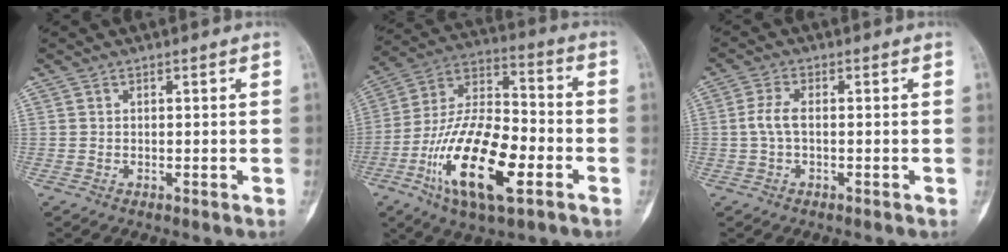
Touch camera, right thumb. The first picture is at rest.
{"total": 21.5, "force": [-8.0, 8.9, 17.8], "torque": [-0.325, 0.035, -0.140]}
{"total": 3.5, "force": [-0.2, 1.6, 3.1], "torque": [-0.074, 0.006, -0.009]}